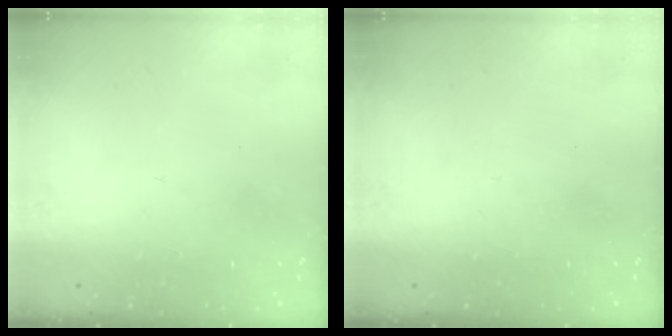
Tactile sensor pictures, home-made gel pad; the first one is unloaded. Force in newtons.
{"total": 0.0}